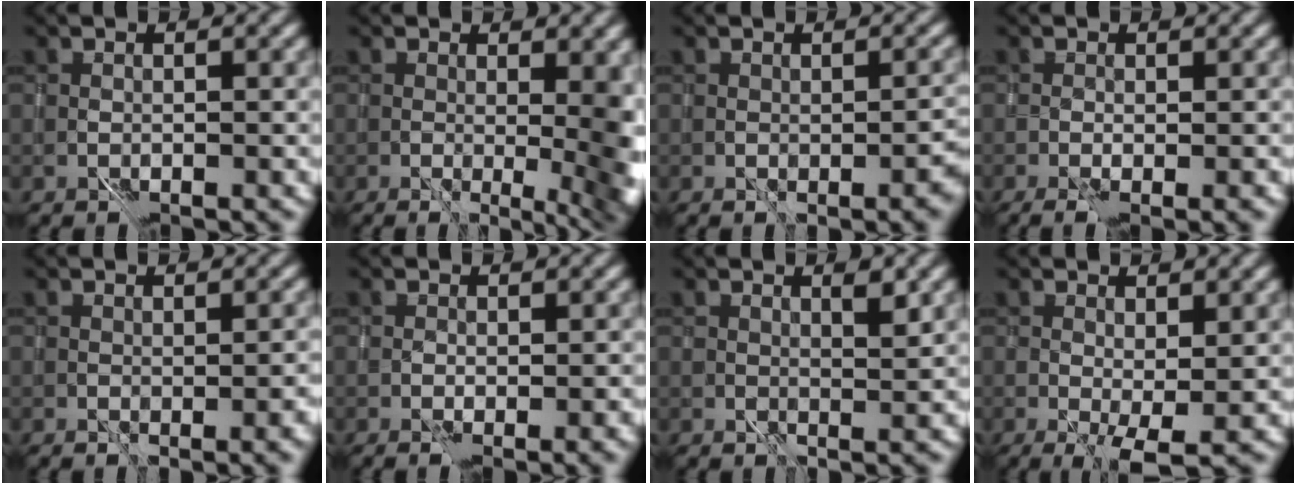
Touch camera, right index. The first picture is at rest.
{"total": 8.6, "force": [0.8, 3.2, 8.0], "torque": [-0.046, 0.004, 0.026]}
{"total": 1.7, "force": [0.1, 0.3, 1.7], "torque": [-0.022, 0.005, 0.010]}
{"total": 3.3, "force": [-1.4, 0.7, 2.9], "torque": [-0.046, -0.006, -0.010]}
{"total": 1.9, "force": [0.4, 0.3, 1.8], "torque": [-0.023, 0.001, 0.018]}
{"total": 2.4, "force": [-0.7, 0.6, 2.3], "torque": [-0.035, -0.004, 0.001]}
{"total": 2.1, "force": [2.0, -0.2, 0.8], "torque": [-0.010, 0.004, 0.034]}
{"total": 2.1, "force": [0.8, 0.1, 1.9], "torque": [-0.038, -0.001, 0.018]}